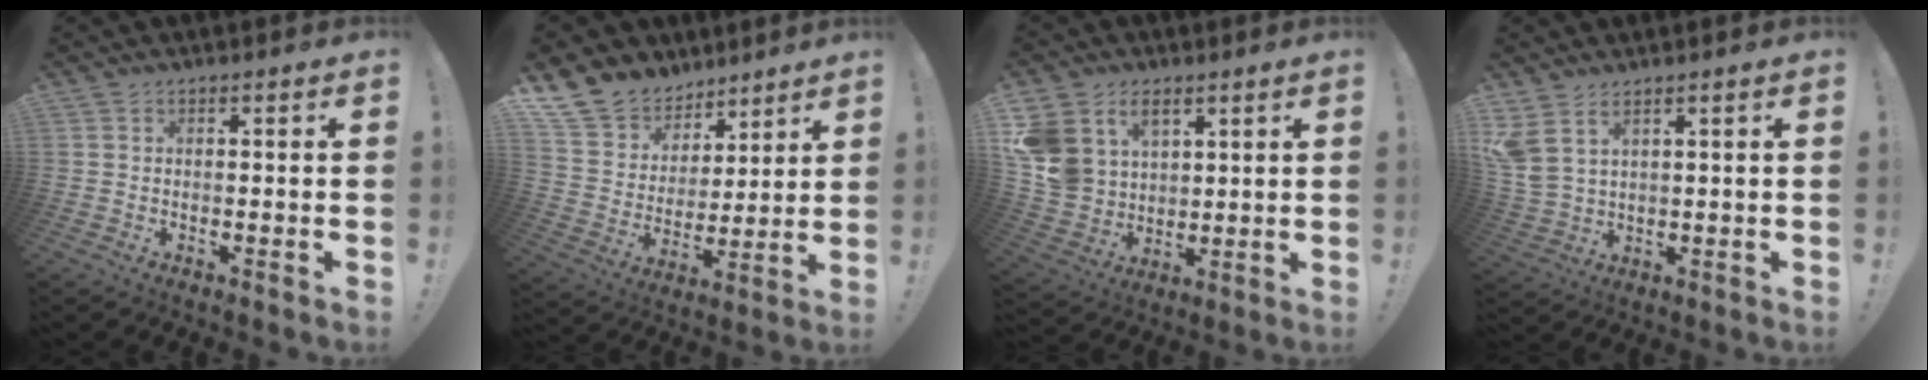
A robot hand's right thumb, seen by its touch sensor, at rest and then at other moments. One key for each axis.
{"total": 13.2, "fx": 9.0, "fy": 9.2, "fz": 2.7, "tx": -0.049, "ty": -0.072, "tz": 0.183}
{"total": 11.8, "fx": 6.2, "fy": 9.0, "fz": 4.5, "tx": -0.089, "ty": -0.045, "tz": 0.126}
{"total": 6.0, "fx": 3.9, "fy": 2.7, "fz": 3.6, "tx": -0.075, "ty": -0.017, "tz": 0.077}